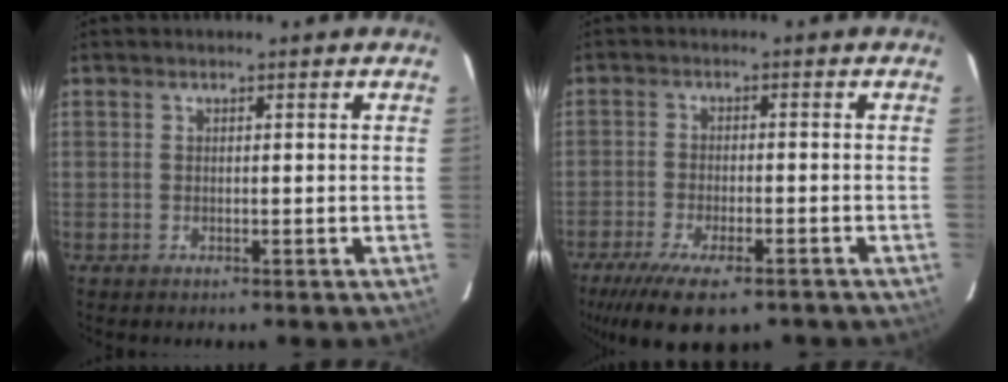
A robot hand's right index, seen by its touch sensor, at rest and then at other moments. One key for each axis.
{"total": 14.0, "fx": -10.1, "fy": 4.7, "fz": 8.6, "tx": -0.185, "ty": -0.042, "tz": -0.161}